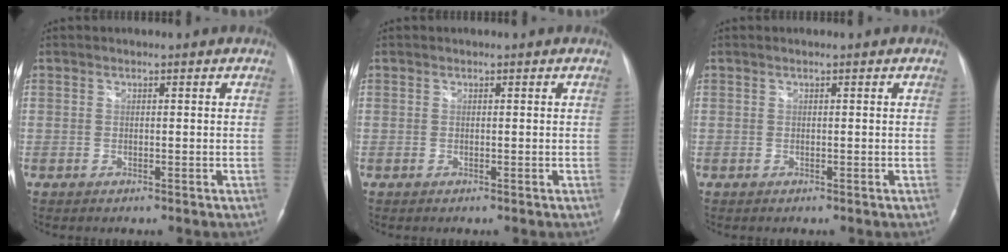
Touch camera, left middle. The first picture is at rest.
{"total": 0.0}
{"total": 0.0}